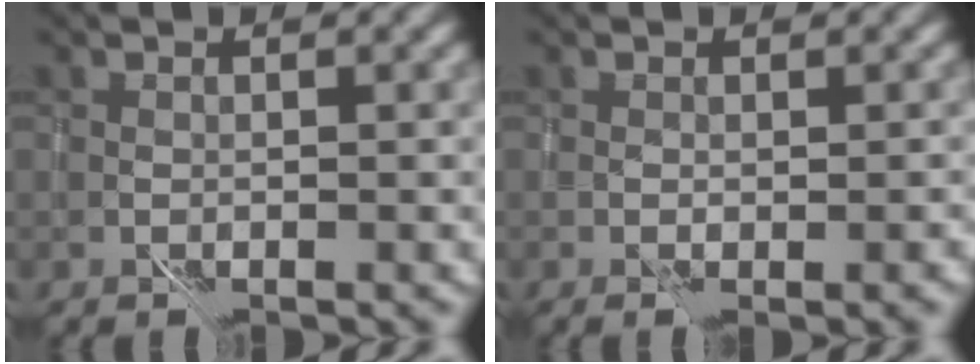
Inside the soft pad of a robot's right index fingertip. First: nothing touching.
{"total": 1.7, "force": [-0.3, 0.5, 1.6], "torque": [-0.024, -0.003, 0.006]}